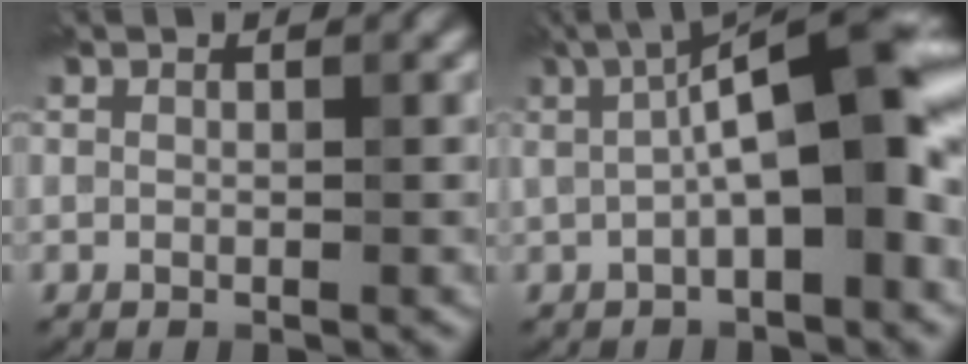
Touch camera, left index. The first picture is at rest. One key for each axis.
{"total": 10.5, "fx": 0.7, "fy": 2.9, "fz": 10.0, "tx": -0.149, "ty": 0.019, "tz": 0.004}